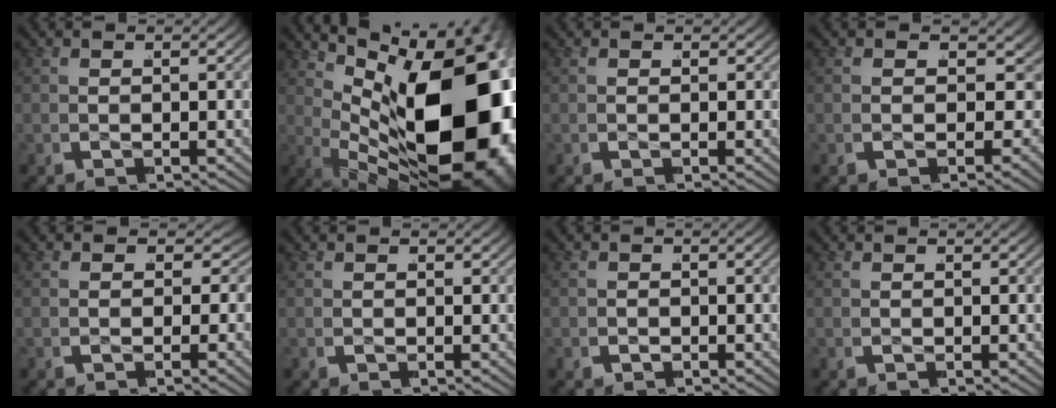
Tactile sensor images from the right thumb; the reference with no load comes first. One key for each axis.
{"total": 27.4, "fx": -1.7, "fy": 15.5, "fz": 22.5, "tx": -0.336, "ty": -0.049, "tz": 0.006}
{"total": 1.1, "fx": 0.3, "fy": 0.8, "fz": 0.7, "tx": -0.008, "ty": -0.006, "tz": 0.004}
{"total": 8.3, "fx": -1.2, "fy": 5.5, "fz": 6.0, "tx": -0.090, "ty": -0.020, "tz": -0.005}
{"total": 5.5, "fx": -0.6, "fy": 3.6, "fz": 4.1, "tx": -0.052, "ty": -0.008, "tz": -0.005}
{"total": 0.8, "fx": 0.2, "fy": 0.6, "fz": 0.4, "tx": -0.004, "ty": -0.004, "tz": 0.003}
{"total": 0.6, "fx": -0.4, "fy": 0.4, "fz": -0.1, "tx": 0.005, "ty": 0.004, "tz": -0.009}
{"total": 0.0}